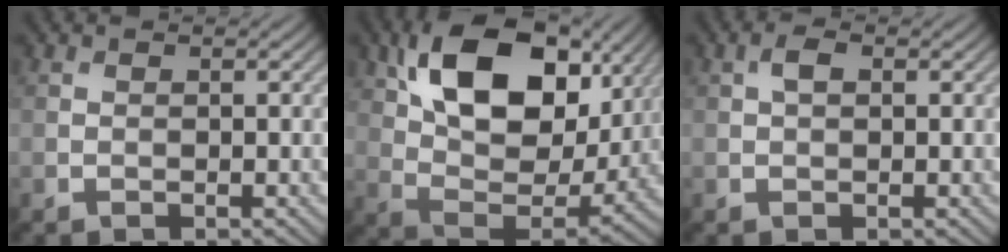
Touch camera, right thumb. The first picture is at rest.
{"total": 16.6, "force": [7.1, 9.7, 11.4], "torque": [-0.220, -0.002, 0.131]}
{"total": 1.6, "force": [0.4, 0.8, 1.3], "torque": [-0.024, 0.005, 0.004]}